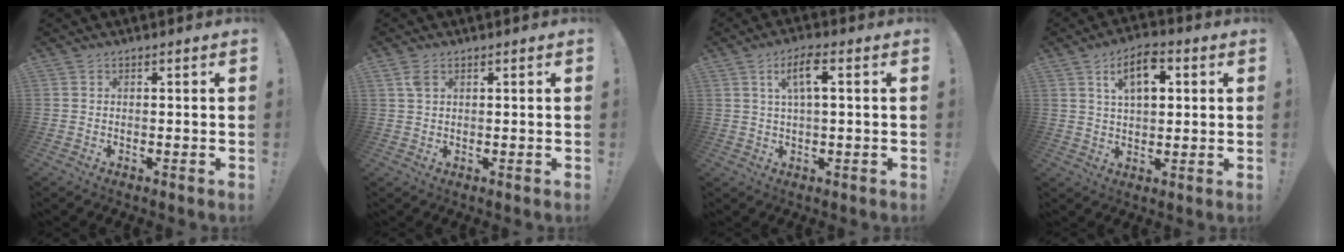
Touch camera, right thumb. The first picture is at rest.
{"total": 3.0, "force": [1.5, 1.6, 2.0], "torque": [-0.041, 0.002, 0.027]}
{"total": 6.8, "force": [2.0, 1.8, 6.3], "torque": [-0.115, 0.005, 0.031]}
{"total": 10.0, "force": [3.7, 5.1, 7.7], "torque": [-0.120, 0.001, 0.064]}